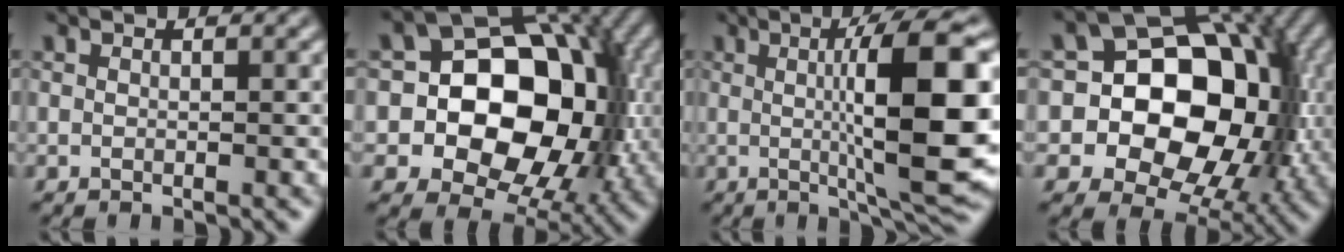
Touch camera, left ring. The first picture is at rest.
{"total": 12.9, "force": [-1.1, 9.5, 8.7], "torque": [-0.107, 0.007, -0.021]}
{"total": 10.2, "force": [0.0, 1.4, 10.1], "torque": [-0.139, 0.005, 0.013]}
{"total": 14.4, "force": [-0.7, 11.1, 9.1], "torque": [-0.112, 0.011, -0.020]}